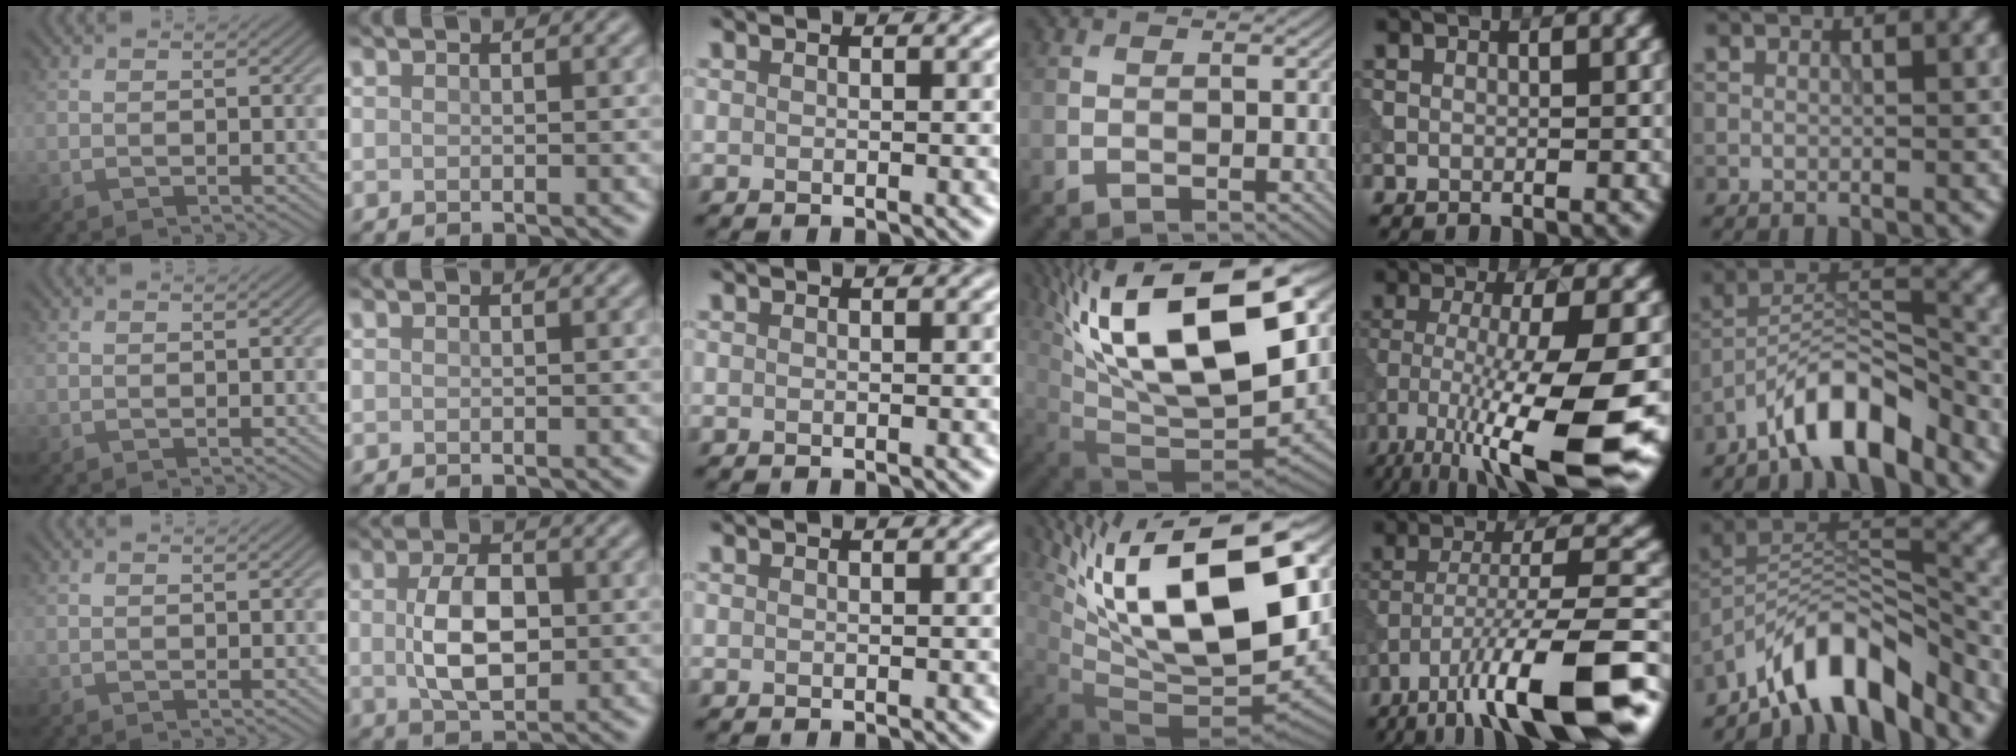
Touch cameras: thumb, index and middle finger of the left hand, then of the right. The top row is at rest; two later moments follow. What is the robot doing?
{"motion": "dispense", "object": "syringe"}